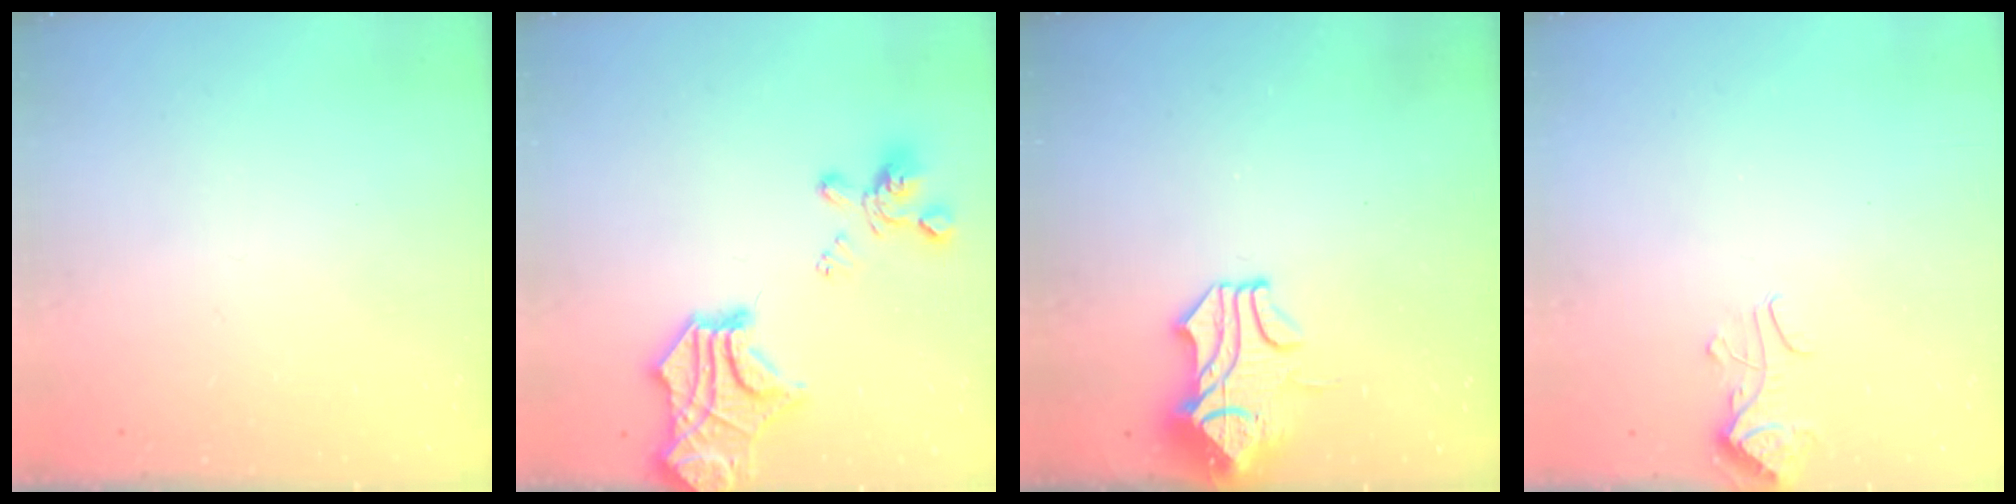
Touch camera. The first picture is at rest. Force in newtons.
{"total": 10.8, "press": 10.5, "slide": 2.8}
{"total": 1.6, "press": 0.8, "slide": 1.4}
{"total": 2.1, "press": 2.1, "slide": 0.5}